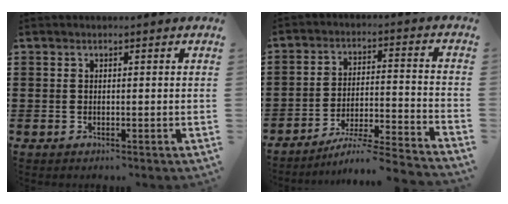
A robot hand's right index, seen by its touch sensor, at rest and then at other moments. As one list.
[{"total": 5.7, "force": [-5.1, -0.4, 2.5], "torque": [-0.050, -0.018, -0.101]}]